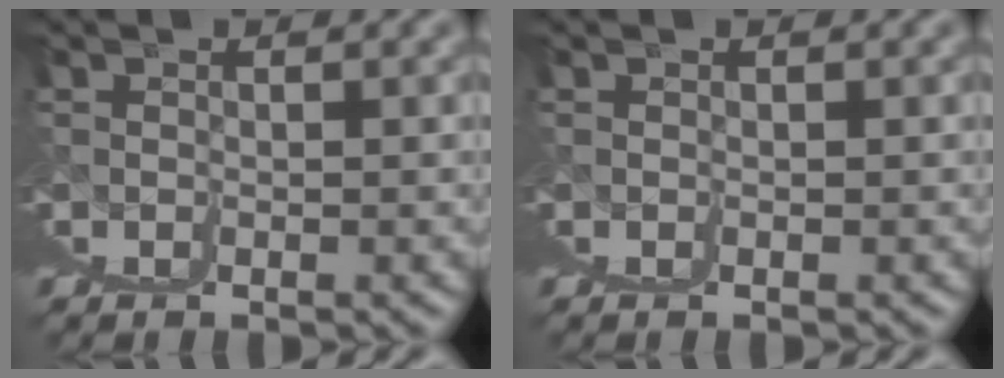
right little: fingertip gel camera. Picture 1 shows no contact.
{"total": 0.0}